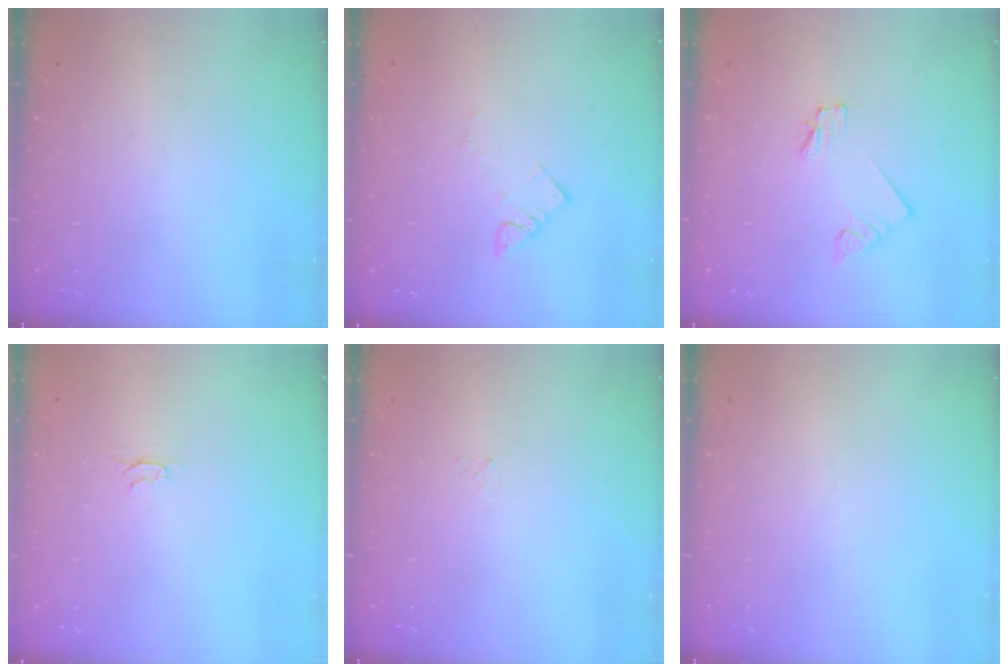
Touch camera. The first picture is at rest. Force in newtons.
{"total": 3.6, "press": 3.6, "slide": 0.3}
{"total": 2.3, "press": 2.3, "slide": 0.1}
{"total": 2.4, "press": 2.3, "slide": 0.5}
{"total": 1.5, "press": 1.5, "slide": 0.2}
{"total": 0.0}